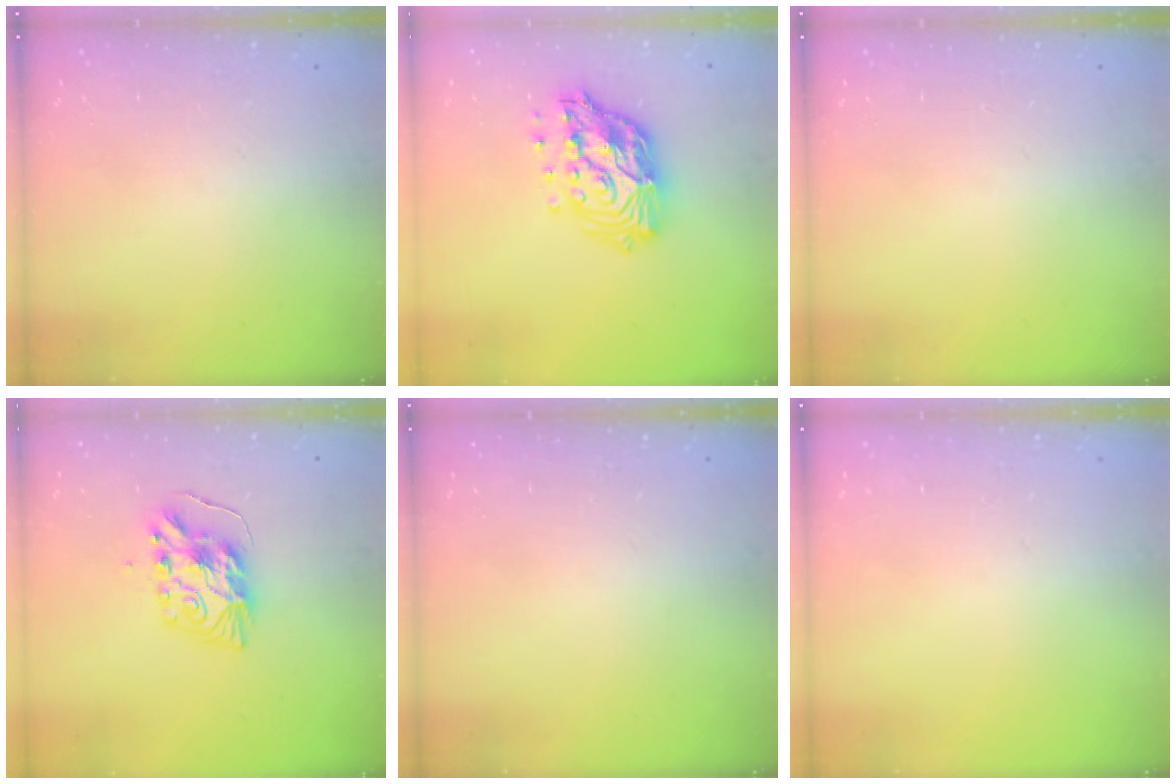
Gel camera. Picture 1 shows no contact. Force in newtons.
{"total": 17.1, "press": 17.0, "slide": 1.5}
{"total": 0.0}
{"total": 9.5, "press": 9.5, "slide": 0.4}
{"total": 0.0}
{"total": 0.0}